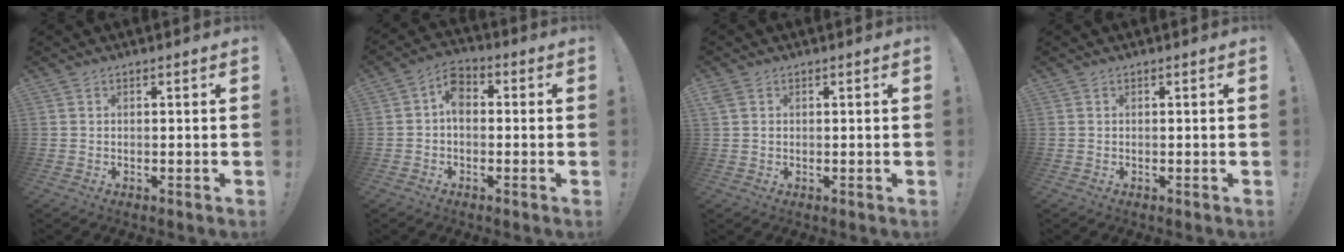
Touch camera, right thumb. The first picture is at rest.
{"total": 6.0, "force": [0.0, 4.3, 4.2], "torque": [-0.064, 0.012, 0.002]}
{"total": 1.3, "force": [0.6, 1.1, 0.5], "torque": [-0.010, 0.003, 0.009]}
{"total": 0.0}